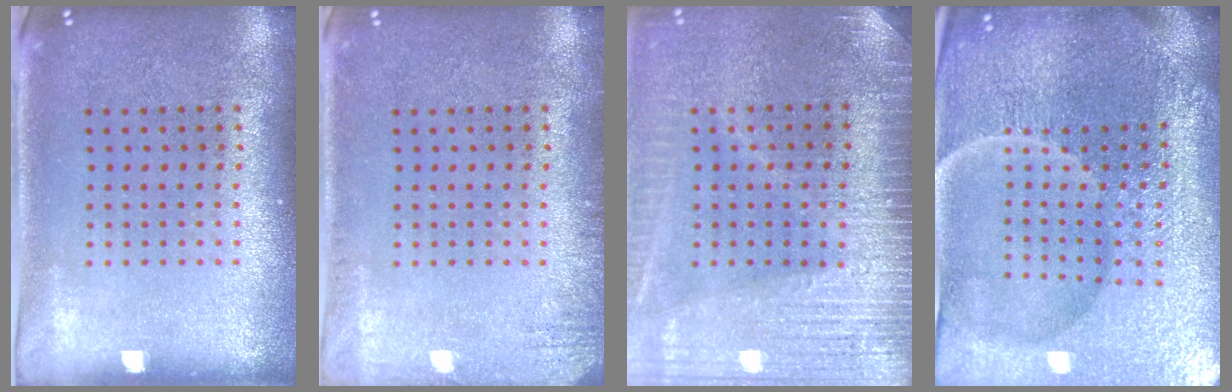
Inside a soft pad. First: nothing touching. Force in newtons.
{"total": 1.5, "press": 1.5, "slide": 0.2}
{"total": 3.5, "press": 3.0, "slide": 1.7}
{"total": 6.4, "press": 5.7, "slide": 2.9}